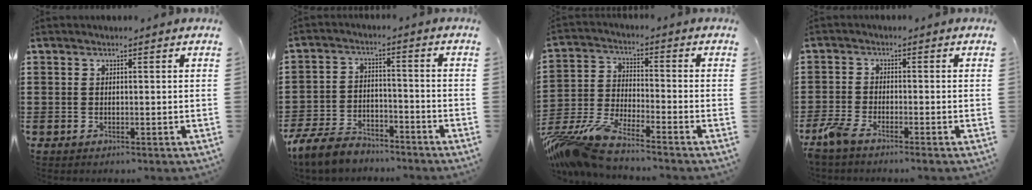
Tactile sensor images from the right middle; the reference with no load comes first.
{"total": 6.8, "force": [-6.2, 2.0, 2.1], "torque": [-0.062, 0.007, -0.126]}
{"total": 8.6, "force": [-7.9, 0.6, 3.2], "torque": [-0.094, -0.012, -0.164]}
{"total": 3.3, "force": [-2.5, 0.6, 2.0], "torque": [-0.070, -0.009, -0.056]}